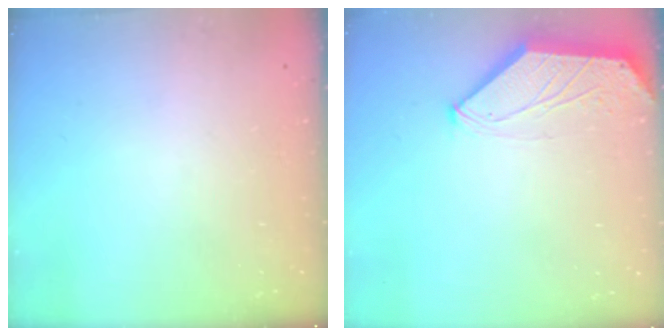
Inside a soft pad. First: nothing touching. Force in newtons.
{"total": 0.5, "press": 0.5, "slide": 0.3}